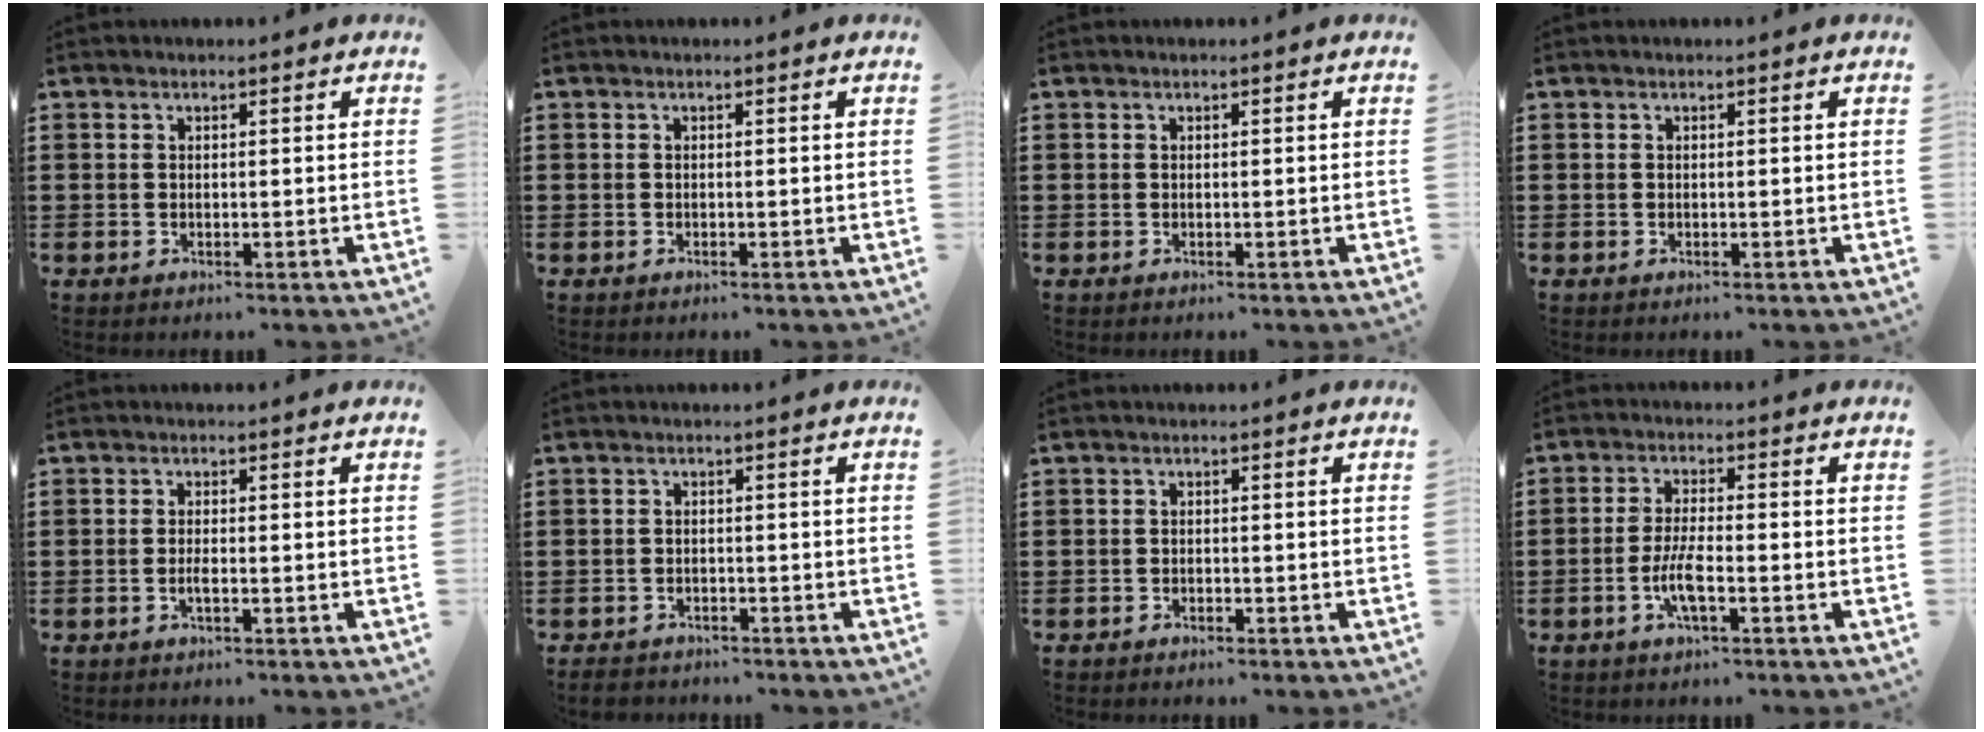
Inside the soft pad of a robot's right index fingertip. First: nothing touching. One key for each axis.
{"total": 0.0}
{"total": 0.0}
{"total": 0.0}
{"total": 1.5, "fx": -0.5, "fy": 0.3, "fz": 1.4, "tx": -0.035, "ty": -0.003, "tz": -0.012}
{"total": 1.7, "fx": -1.6, "fy": 0.6, "fz": 0.2, "tx": -0.015, "ty": 0.002, "tz": -0.036}
{"total": 0.7, "fx": -0.6, "fy": 0.3, "fz": 0.0, "tx": -0.002, "ty": 0.002, "tz": -0.014}
{"total": 4.8, "fx": -1.8, "fy": 1.0, "fz": 4.3, "tx": -0.100, "ty": -0.007, "tz": -0.041}